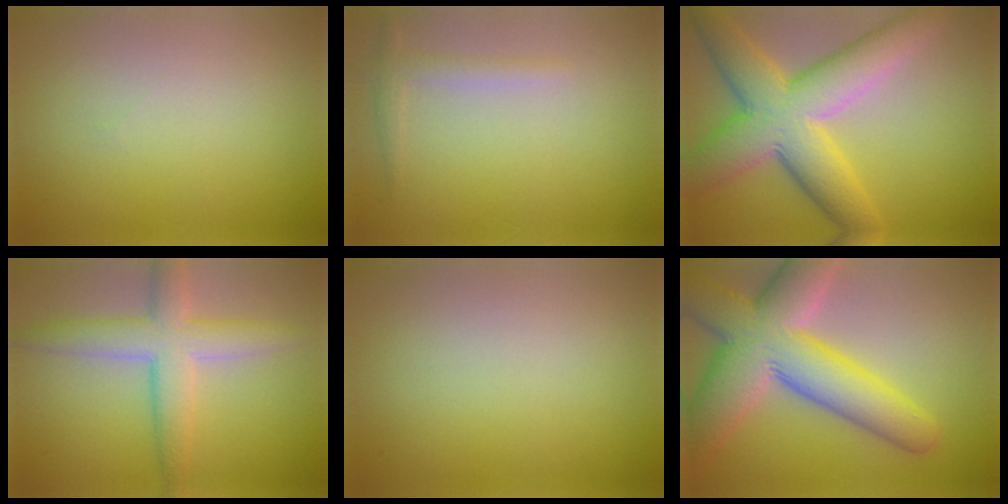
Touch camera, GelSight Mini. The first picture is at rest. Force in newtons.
{"total": 1.5, "press": 1.5, "slide": 0.1}
{"total": 10.4, "press": 10.4, "slide": 0.7}
{"total": 5.3, "press": 5.3, "slide": 0.4}
{"total": 0.0}
{"total": 11.8, "press": 11.7, "slide": 1.3}